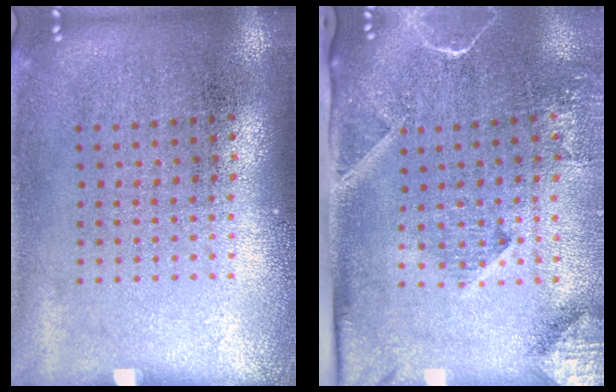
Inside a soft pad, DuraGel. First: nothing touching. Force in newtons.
{"total": 3.0, "press": 2.1, "slide": 2.1}